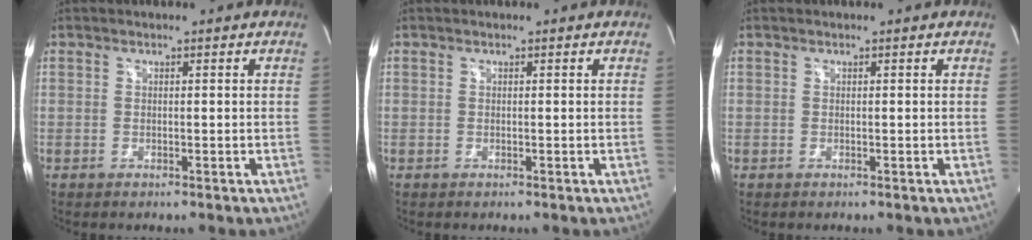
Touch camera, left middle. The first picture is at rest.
{"total": 0.0}
{"total": 0.0}